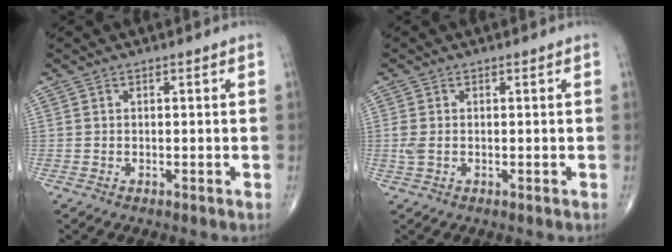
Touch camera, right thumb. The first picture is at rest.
{"total": 1.9, "force": [-0.1, 1.2, 1.5], "torque": [-0.049, 0.000, -0.003]}